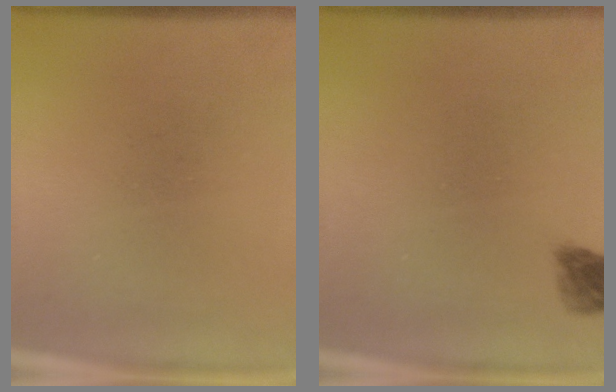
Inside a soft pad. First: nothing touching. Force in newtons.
{"total": 2.4}